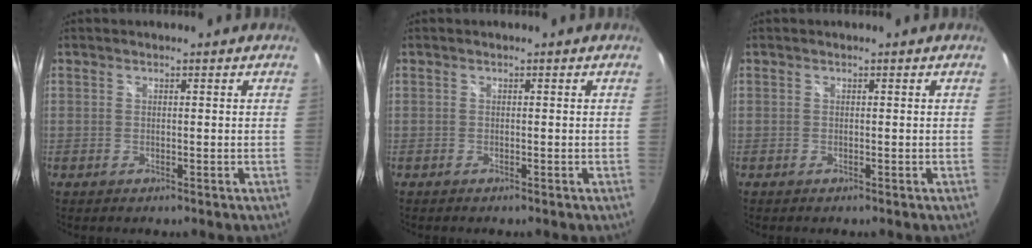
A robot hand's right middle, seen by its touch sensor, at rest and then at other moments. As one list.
[{"total": 0.0}, {"total": 0.0}]